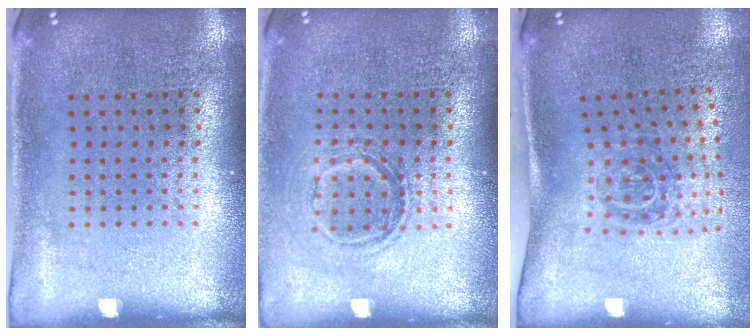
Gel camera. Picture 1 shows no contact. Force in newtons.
{"total": 1.1, "press": 1.0, "slide": 0.5}
{"total": 1.9, "press": 1.2, "slide": 1.5}